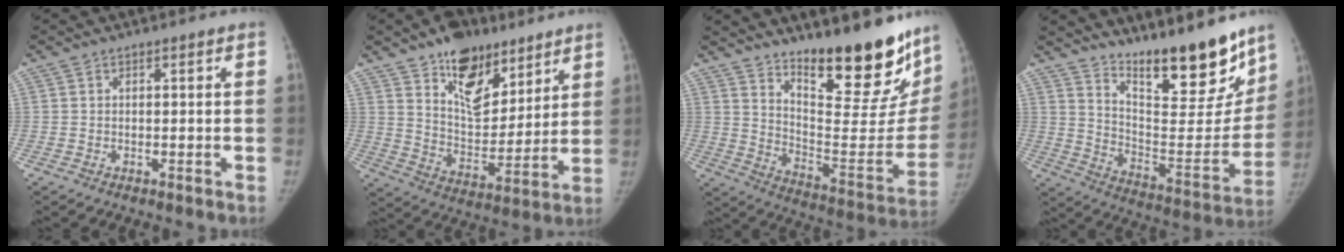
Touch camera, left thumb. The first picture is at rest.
{"total": 16.5, "force": [10.6, 9.2, 8.8], "torque": [-0.086, -0.069, 0.180]}
{"total": 27.0, "force": [19.4, 8.0, 17.0], "torque": [-0.206, -0.129, 0.285]}
{"total": 22.5, "force": [17.3, 5.8, 13.1], "torque": [-0.155, -0.119, 0.269]}